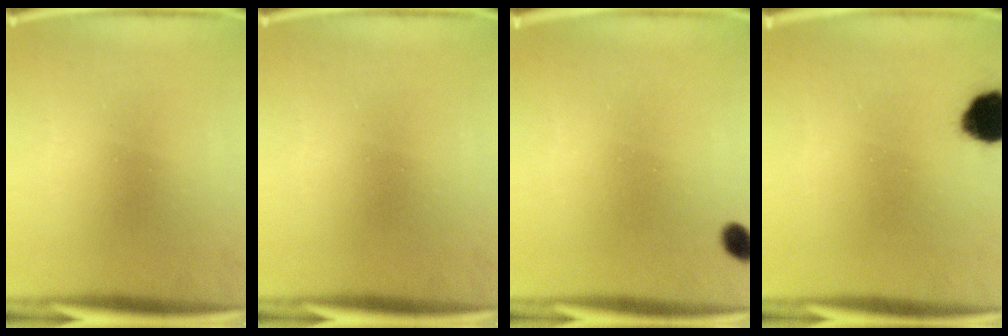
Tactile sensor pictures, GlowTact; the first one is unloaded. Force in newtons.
{"total": 0.0}
{"total": 2.1}
{"total": 10.2}